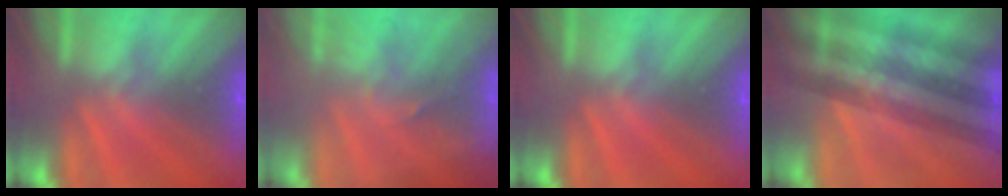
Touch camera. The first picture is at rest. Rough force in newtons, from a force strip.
{"total": 2.9}
{"total": 0.0}
{"total": 3.4}